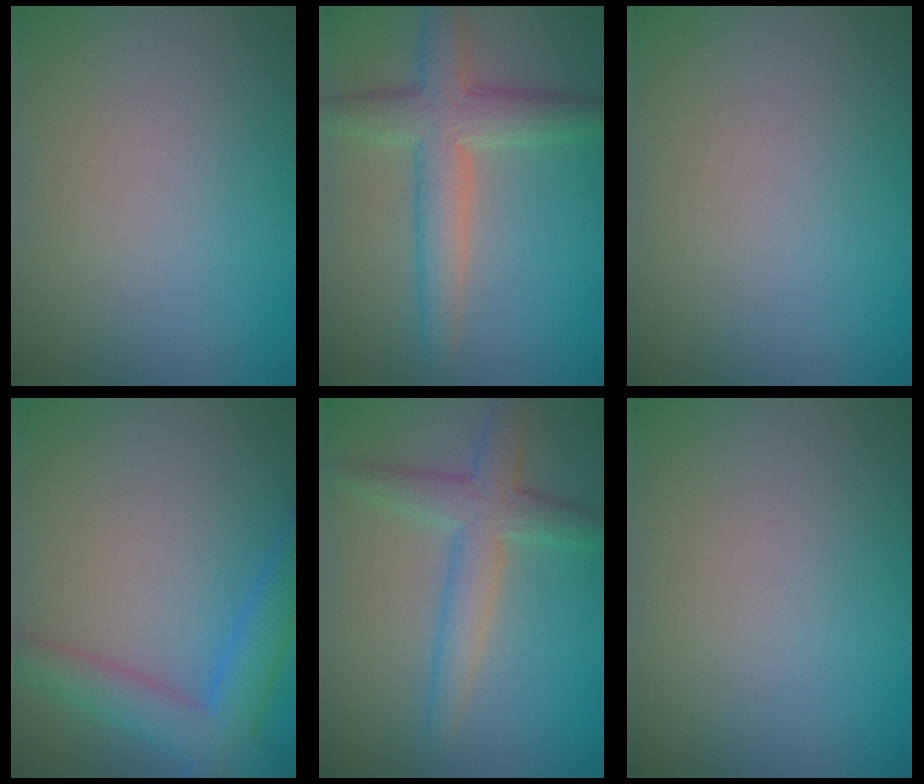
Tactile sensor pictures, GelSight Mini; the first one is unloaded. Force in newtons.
{"total": 5.0, "press": 5.0, "slide": 0.2}
{"total": 0.0}
{"total": 5.1, "press": 5.0, "slide": 0.3}
{"total": 3.8, "press": 3.8, "slide": 0.2}
{"total": 0.0}